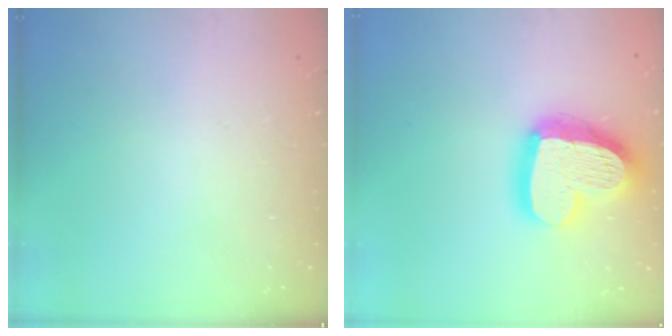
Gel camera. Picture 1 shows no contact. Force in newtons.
{"total": 21.5, "press": 21.4, "slide": 2.1}